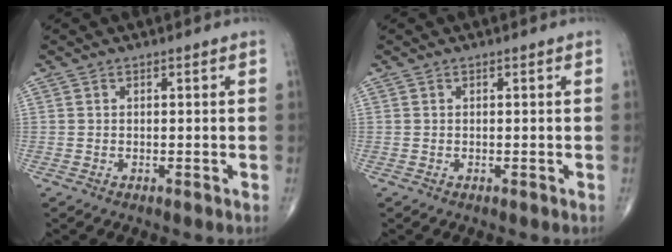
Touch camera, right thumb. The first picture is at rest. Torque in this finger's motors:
{"motor_torque": [0.02, 0.02, 0.00, 0.00, 0.01]}